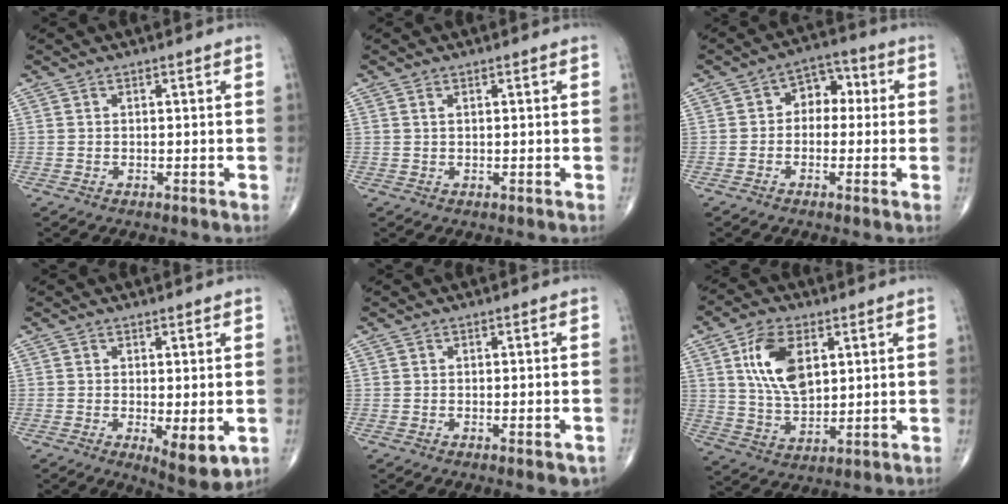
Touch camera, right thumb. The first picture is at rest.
{"total": 0.7, "force": [0.3, 0.3, 0.6], "torque": [-0.011, 0.005, 0.007]}
{"total": 6.2, "force": [0.3, 4.7, 4.1], "torque": [-0.021, 0.025, -0.010]}
{"total": 6.5, "force": [-1.4, 2.3, 6.0], "torque": [-0.081, -0.020, -0.015]}
{"total": 2.4, "force": [-1.1, 0.7, 2.0], "torque": [-0.018, 0.000, -0.012]}
{"total": 12.0, "force": [3.8, 6.7, 9.2], "torque": [-0.160, -0.014, 0.075]}